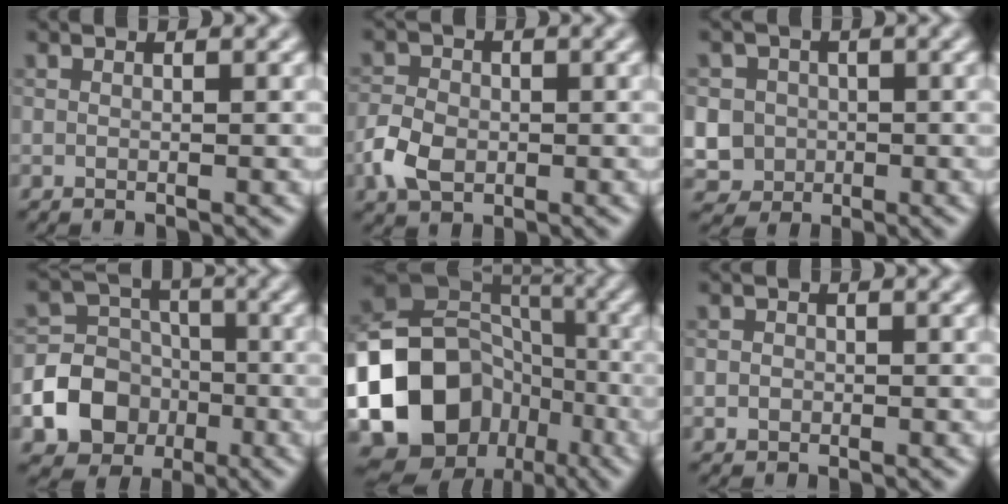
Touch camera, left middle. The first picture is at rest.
{"total": 3.7, "force": [-1.2, 2.7, 2.2], "torque": [-0.049, -0.001, -0.028]}
{"total": 6.4, "force": [-0.5, 6.2, 1.8], "torque": [-0.034, 0.015, -0.026]}
{"total": 8.1, "force": [-2.9, 7.0, 2.9], "torque": [-0.029, -0.008, -0.080]}
{"total": 20.1, "force": [-7.1, 17.0, 8.1], "torque": [-0.171, -0.025, -0.136]}
{"total": 1.0, "force": [-0.1, 1.0, 0.2], "torque": [0.006, -0.004, -0.006]}